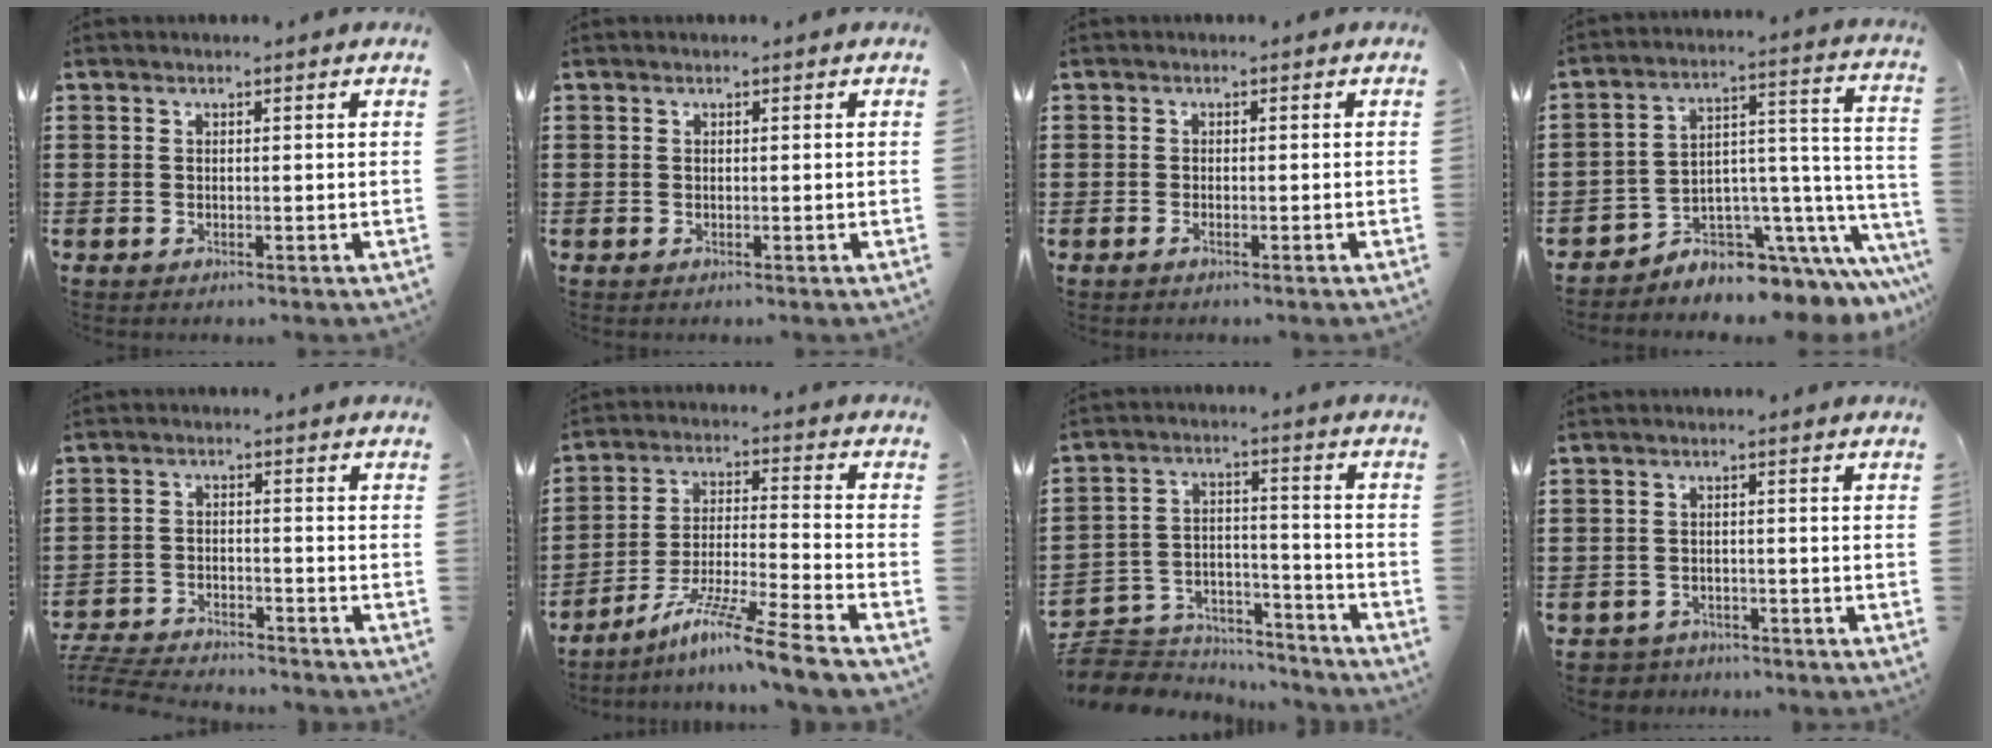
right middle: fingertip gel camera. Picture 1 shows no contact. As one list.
[{"total": 0.0}, {"total": 0.7, "force": [-0.5, 0.0, 0.5], "torque": [-0.009, -0.002, -0.010]}, {"total": 5.4, "force": [-4.4, 2.7, 1.5], "torque": [-0.032, -0.019, -0.081]}, {"total": 5.4, "force": [-5.3, 0.6, 0.7], "torque": [-0.029, 0.004, -0.113]}, {"total": 10.6, "force": [-8.5, -0.5, 6.2], "torque": [-0.110, 0.003, -0.167]}, {"total": 5.7, "force": [-5.4, 2.0, 0.1], "torque": [-0.015, 0.005, -0.114]}, {"total": 2.4, "force": [-2.3, 0.7, -0.3], "torque": [-0.004, 0.000, -0.053]}]